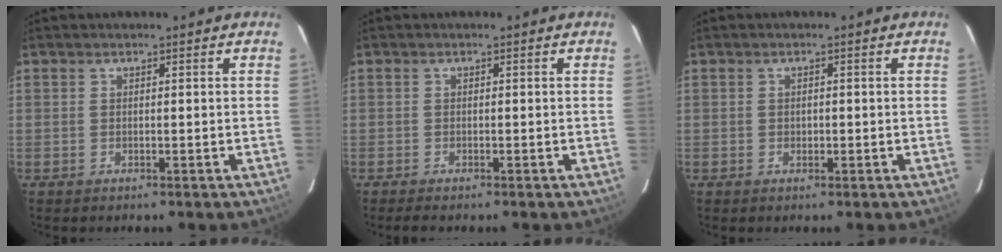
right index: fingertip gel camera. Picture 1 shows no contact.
{"total": 2.0, "force": [-1.7, 0.3, 1.0], "torque": [-0.020, -0.010, -0.030]}
{"total": 0.9, "force": [-0.3, 0.8, 0.4], "torque": [-0.005, 0.000, -0.005]}